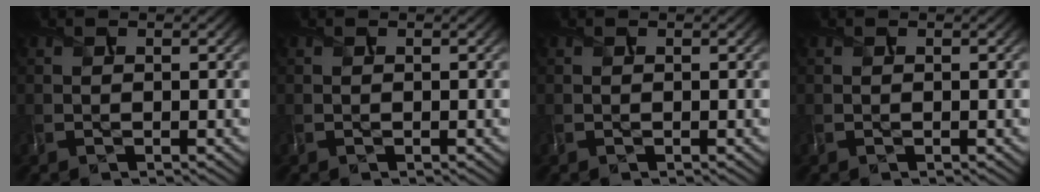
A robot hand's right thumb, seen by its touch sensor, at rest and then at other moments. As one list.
[{"total": 0.0}, {"total": 0.0}, {"total": 0.0}]